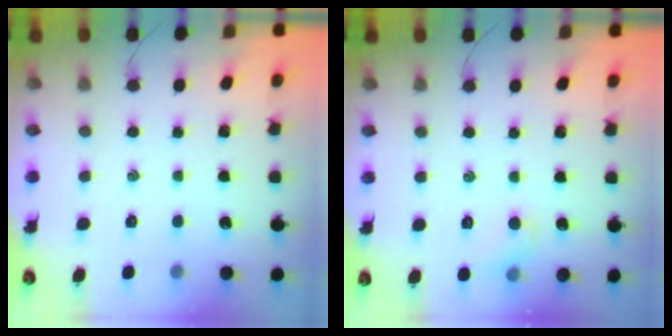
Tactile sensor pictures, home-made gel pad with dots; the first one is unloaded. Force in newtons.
{"total": 5.8, "press": 5.7, "slide": 1.4}